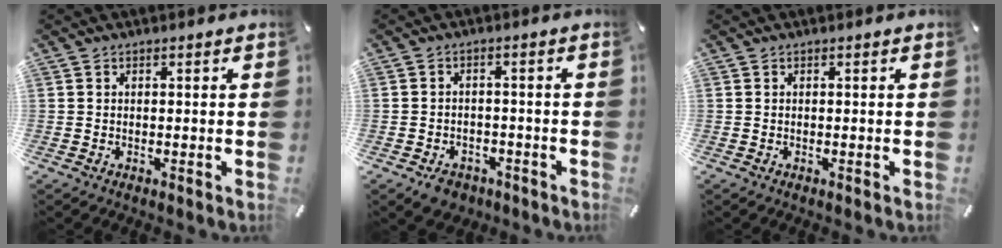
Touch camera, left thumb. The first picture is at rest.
{"total": 4.4, "force": [-2.8, 3.2, 1.3], "torque": [-0.024, 0.016, -0.050]}
{"total": 0.0}